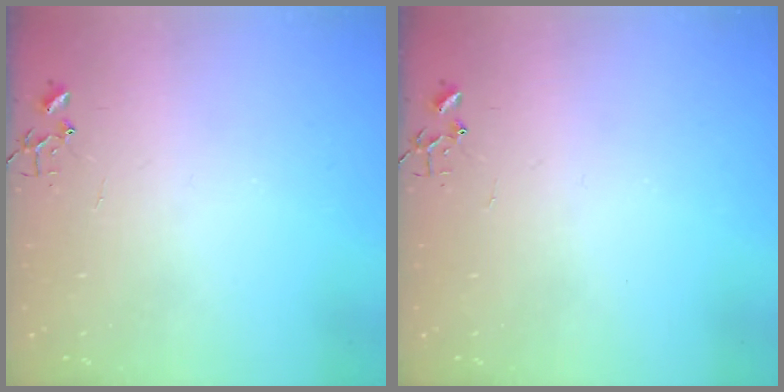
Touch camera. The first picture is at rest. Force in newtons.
{"total": 0.0}